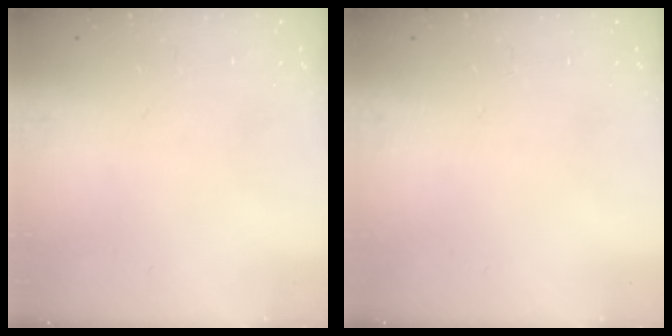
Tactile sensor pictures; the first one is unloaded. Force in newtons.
{"total": 0.0}